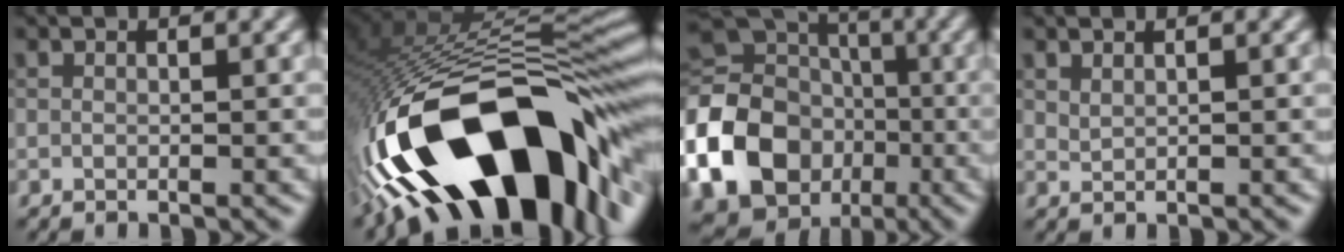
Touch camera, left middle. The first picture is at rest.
{"total": 18.5, "force": [-8.1, 7.8, 14.7], "torque": [-0.246, 0.013, -0.135]}
{"total": 18.4, "force": [-5.8, 15.7, 7.7], "torque": [-0.185, -0.023, -0.138]}
{"total": 0.7, "force": [0.6, 0.2, 0.2], "torque": [-0.007, 0.000, 0.011]}